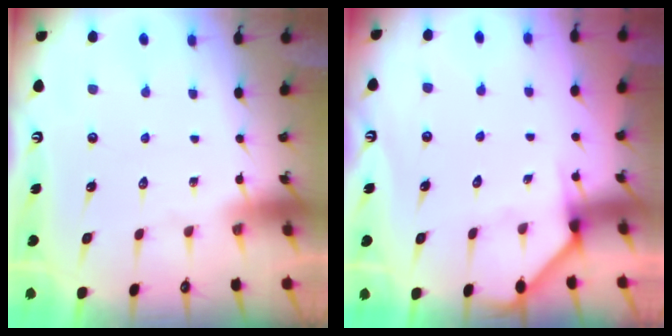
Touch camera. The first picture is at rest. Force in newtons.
{"total": 4.8, "press": 4.8, "slide": 0.2}